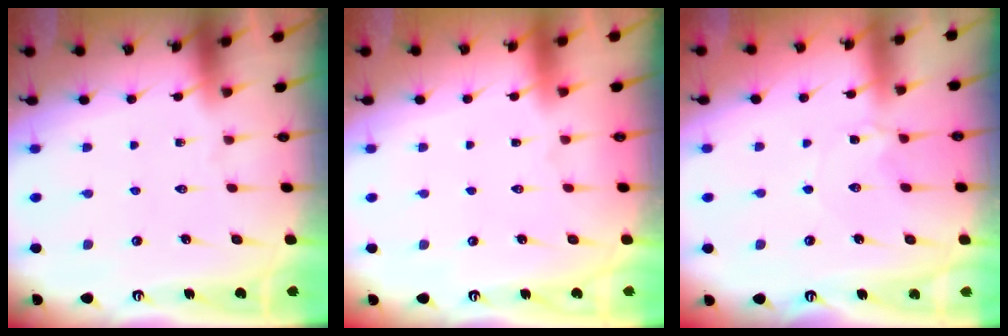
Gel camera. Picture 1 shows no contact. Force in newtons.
{"total": 1.6, "press": 1.6, "slide": 0.1}
{"total": 2.5, "press": 2.5, "slide": 0.3}